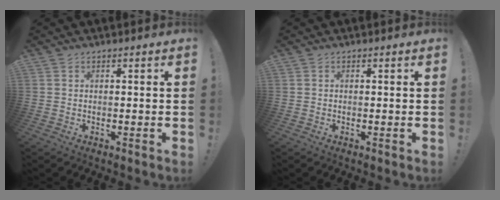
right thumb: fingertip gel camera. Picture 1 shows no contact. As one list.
[{"total": 0.0}]